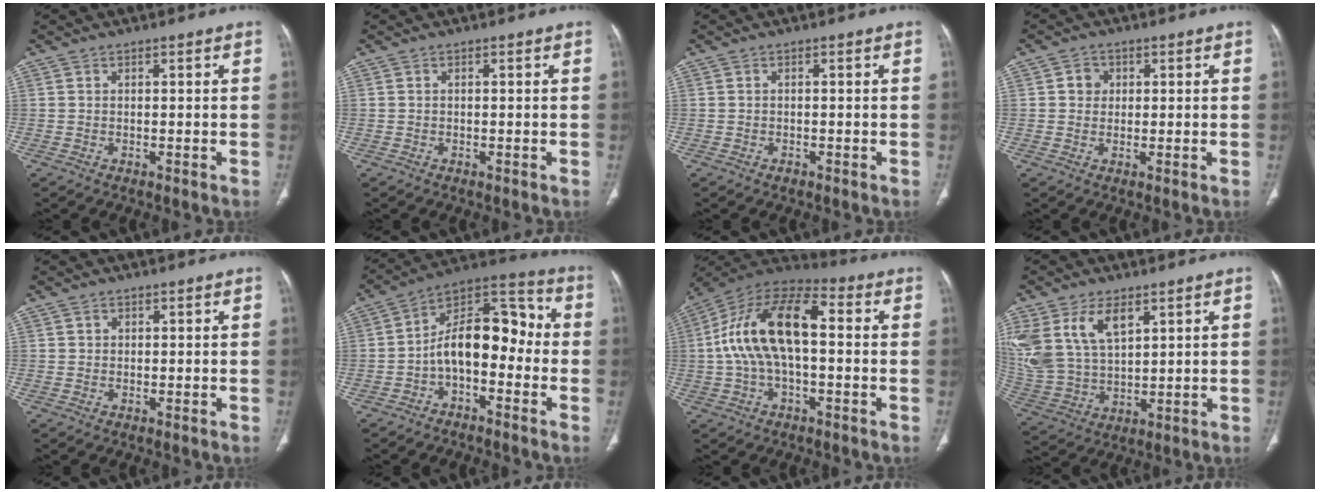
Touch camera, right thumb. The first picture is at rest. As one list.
[{"total": 0.0}, {"total": 0.7, "force": [-0.5, 0.4, 0.3], "torque": [-0.005, 0.001, -0.008]}, {"total": 2.5, "force": [0.5, 2.3, 0.8], "torque": [0.001, 0.002, 0.005]}, {"total": 0.9, "force": [0.3, 0.8, 0.2], "torque": [0.003, 0.001, 0.003]}, {"total": 14.0, "force": [-2.5, 8.0, 11.2], "torque": [-0.152, 0.067, -0.053]}, {"total": 17.2, "force": [0.7, 8.5, 15.0], "torque": [-0.283, 0.046, 0.004]}, {"total": 15.7, "force": [7.1, 9.2, 10.6], "torque": [-0.222, -0.016, 0.153]}]